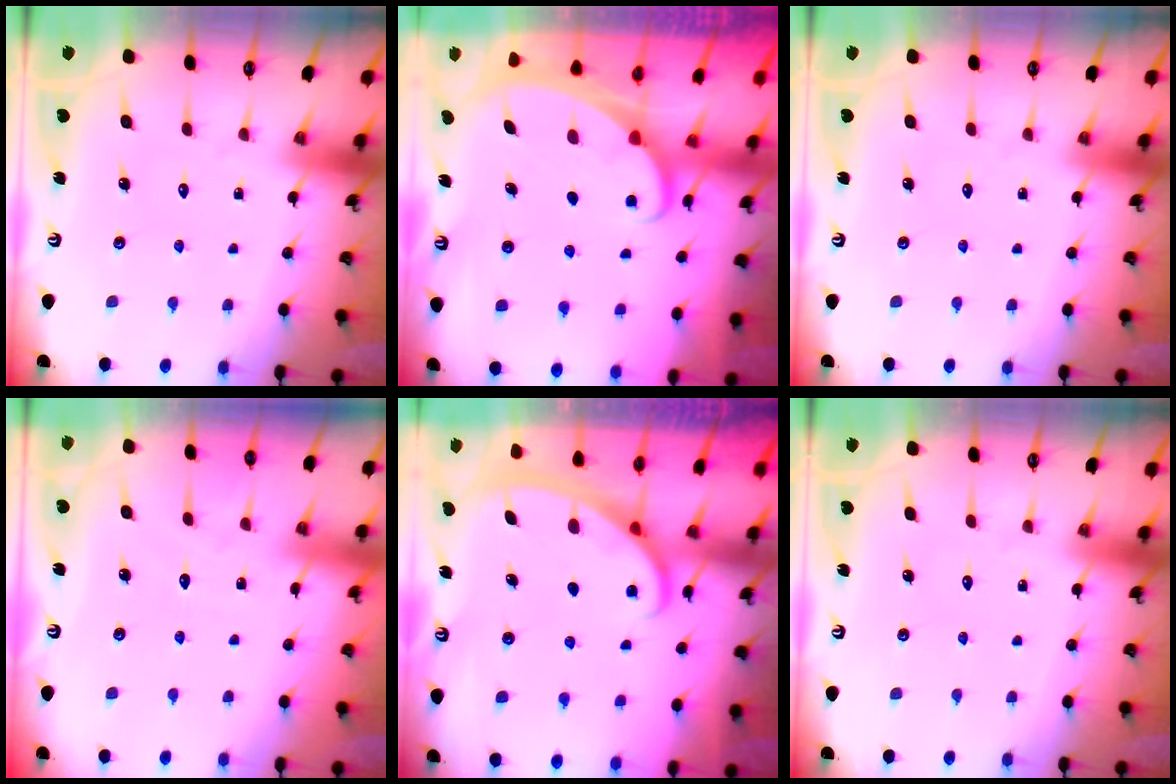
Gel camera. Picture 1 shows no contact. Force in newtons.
{"total": 2.0, "press": 2.0, "slide": 0.3}
{"total": 0.0}
{"total": 2.9, "press": 2.9, "slide": 0.4}
{"total": 2.8, "press": 2.8, "slide": 0.4}
{"total": 0.0}